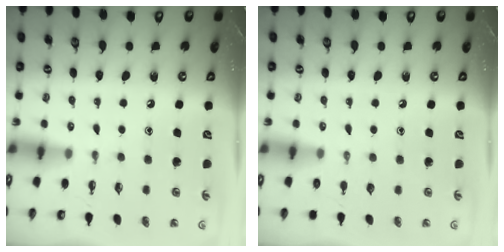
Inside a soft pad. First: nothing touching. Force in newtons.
{"total": 0.0}